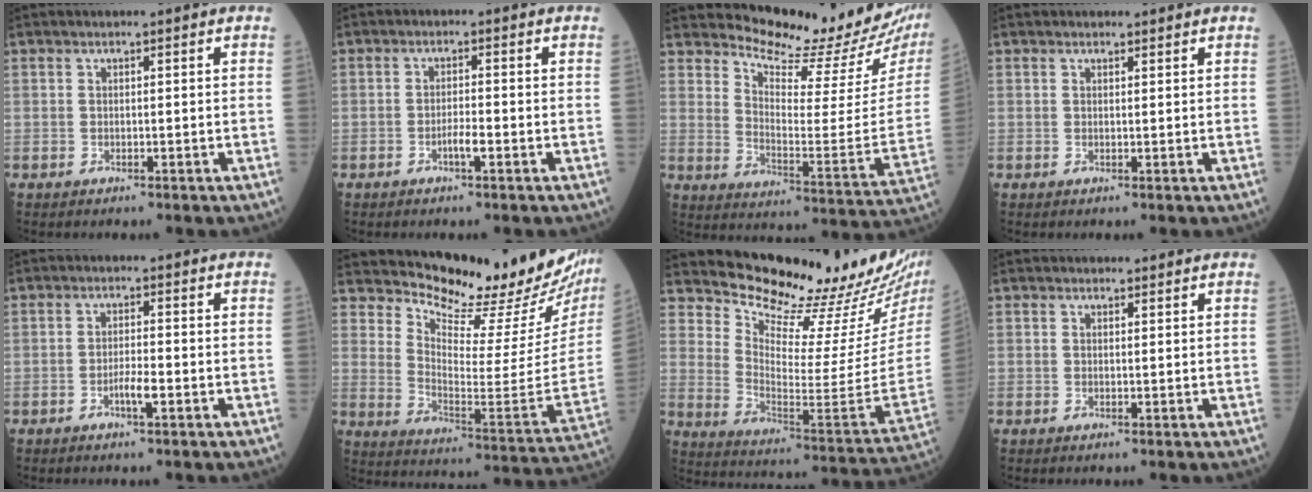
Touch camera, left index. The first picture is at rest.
{"total": 2.2, "force": [-1.2, 0.2, 1.8], "torque": [-0.032, 0.000, -0.023]}
{"total": 17.3, "force": [16.6, 1.2, 4.9], "torque": [-0.085, -0.106, 0.214]}
{"total": 0.6, "force": [0.6, 0.3, 0.0], "torque": [-0.007, -0.004, 0.006]}
{"total": 2.6, "force": [-1.3, 0.3, 2.3], "torque": [-0.042, -0.001, -0.026]}
{"total": 22.7, "force": [21.2, 3.0, 7.5], "torque": [-0.128, -0.118, 0.276]}
{"total": 23.9, "force": [21.8, 0.8, 9.7], "torque": [-0.166, -0.134, 0.295]}
{"total": 0.8, "force": [0.6, 0.5, 0.0], "torque": [-0.004, -0.003, 0.005]}